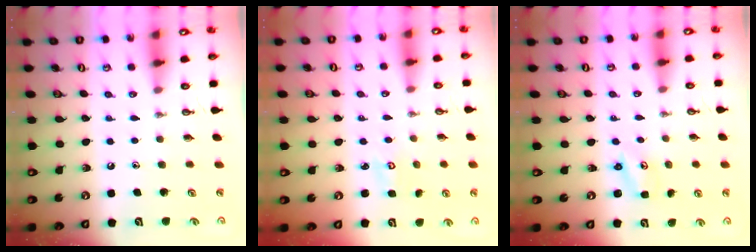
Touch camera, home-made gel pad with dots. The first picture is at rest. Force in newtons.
{"total": 2.8, "press": 2.8, "slide": 0.3}
{"total": 1.9, "press": 1.9, "slide": 0.3}